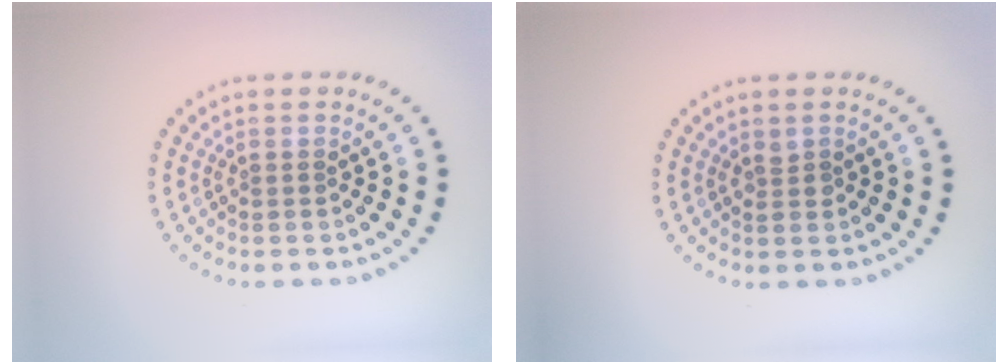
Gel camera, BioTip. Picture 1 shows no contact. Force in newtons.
{"total": 0.8, "press": 0.7, "slide": 0.1}